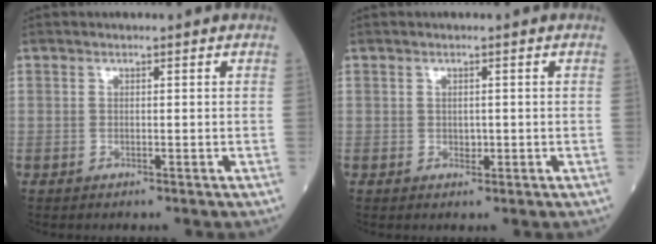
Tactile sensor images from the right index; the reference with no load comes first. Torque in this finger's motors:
{"motor_torque": [-0.07, -0.03, -0.02, 0.01]}